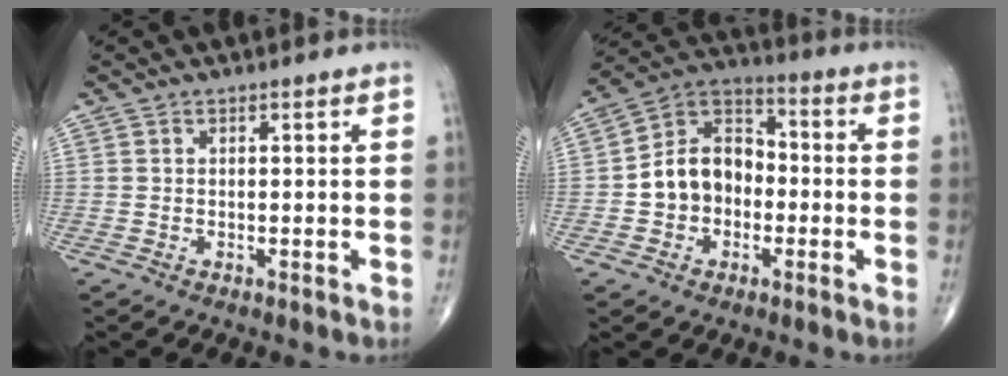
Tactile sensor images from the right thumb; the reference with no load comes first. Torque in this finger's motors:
{"motor_torque": [0.03, 0.50, 0.52, -0.39, 0.30]}